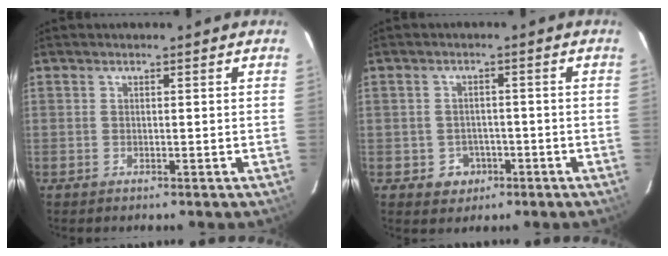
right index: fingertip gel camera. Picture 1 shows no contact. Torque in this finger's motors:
{"motor_torque": [0.18, -0.23, -0.03, -0.07]}